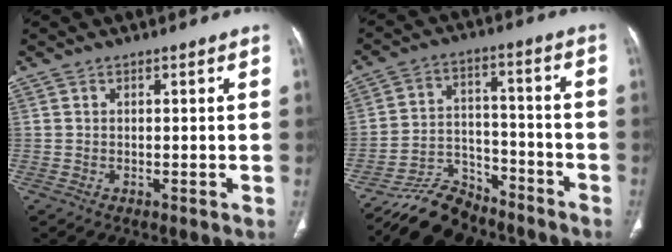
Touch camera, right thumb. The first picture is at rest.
{"total": 11.1, "force": [-9.9, 4.8, 1.5], "torque": [-0.013, 0.079, -0.176]}